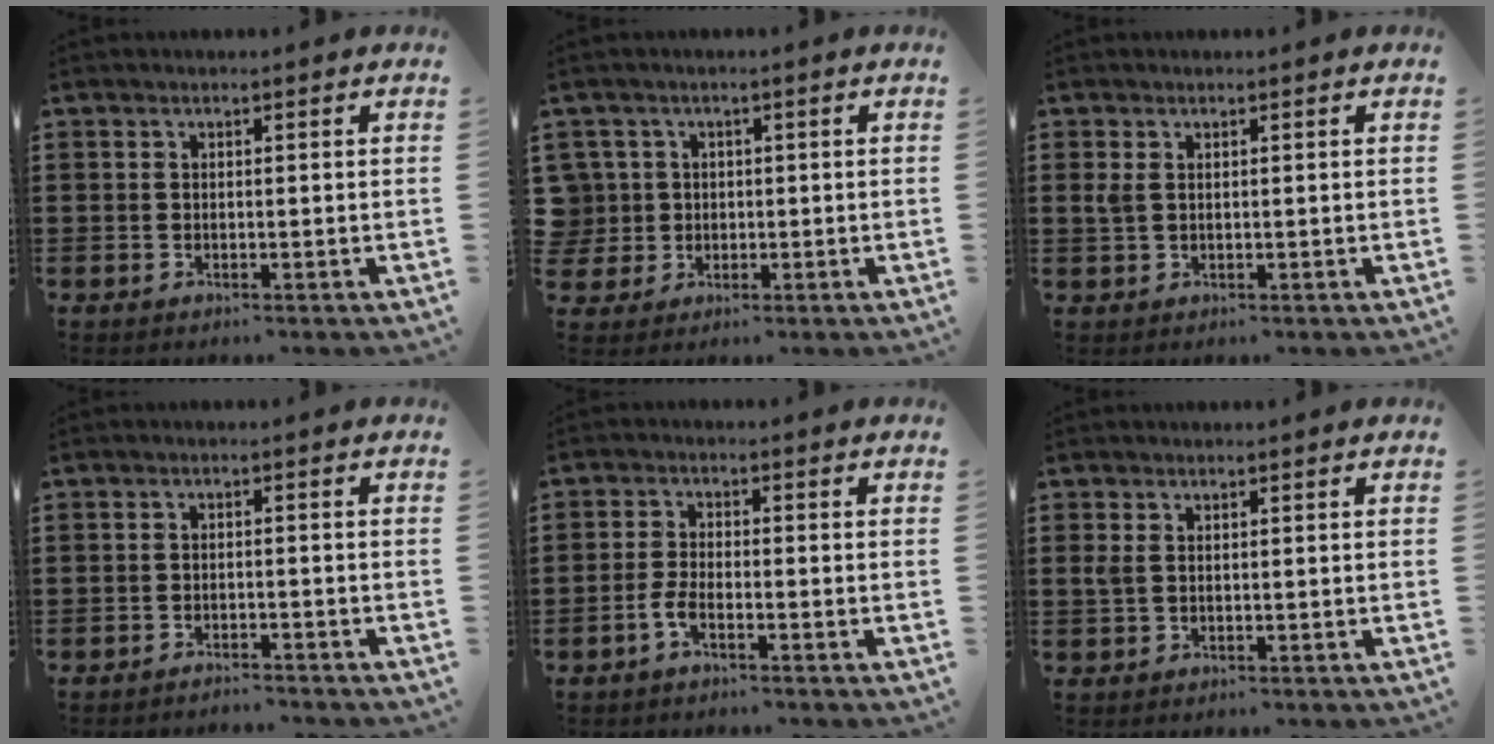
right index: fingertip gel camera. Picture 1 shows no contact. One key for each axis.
{"total": 3.9, "fx": 0.2, "fy": 3.9, "fz": 0.4, "tx": -0.034, "ty": 0.010, "tz": 0.001}
{"total": 1.7, "fx": 0.6, "fy": 1.0, "fz": 1.3, "tx": -0.037, "ty": 0.002, "tz": 0.008}
{"total": 1.9, "fx": -1.8, "fy": 0.1, "fz": -0.2, "tx": -0.003, "ty": 0.003, "tz": -0.040}
{"total": 2.7, "fx": -1.4, "fy": 0.8, "fz": 2.2, "tx": -0.052, "ty": -0.003, "tz": -0.030}
{"total": 1.5, "fx": 0.4, "fy": 0.8, "fz": 1.1, "tx": -0.034, "ty": 0.003, "tz": 0.004}